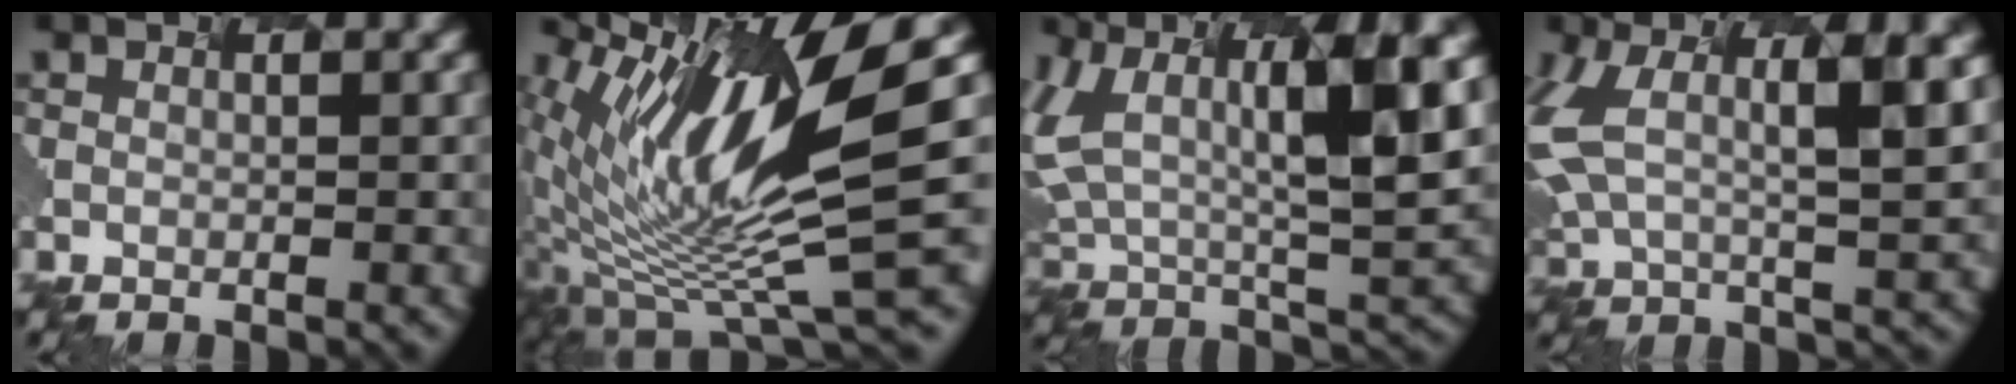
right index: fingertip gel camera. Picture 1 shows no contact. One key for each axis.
{"total": 12.2, "fx": 2.6, "fy": 2.7, "fz": 11.5, "tx": -0.225, "ty": -0.004, "tz": 0.073}
{"total": 12.0, "fx": 4.0, "fy": 5.3, "fz": 10.0, "tx": -0.187, "ty": 0.006, "tz": 0.080}
{"total": 8.7, "fx": 2.2, "fy": 3.3, "fz": 7.7, "tx": -0.168, "ty": 0.009, "tz": 0.045}